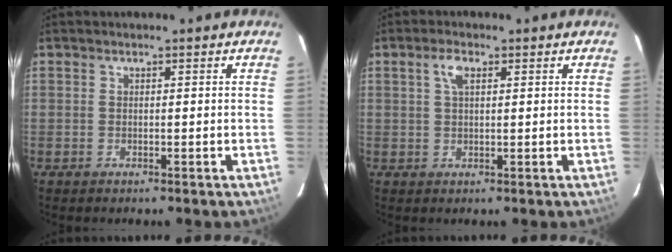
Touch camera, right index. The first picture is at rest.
{"total": 2.7, "force": [1.1, 1.0, 2.2], "torque": [-0.045, 0.006, 0.022]}